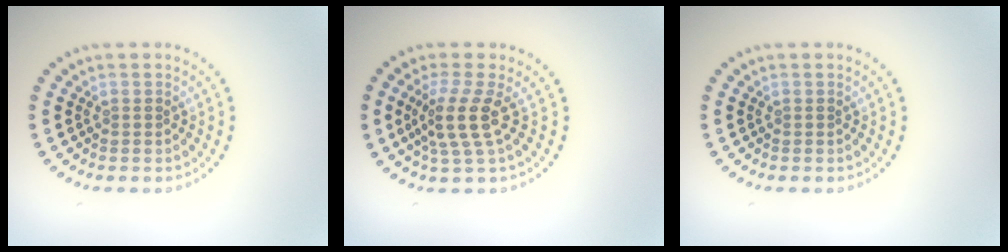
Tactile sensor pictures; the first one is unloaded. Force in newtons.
{"total": 3.5, "press": 2.7, "slide": 2.3}
{"total": 0.0}